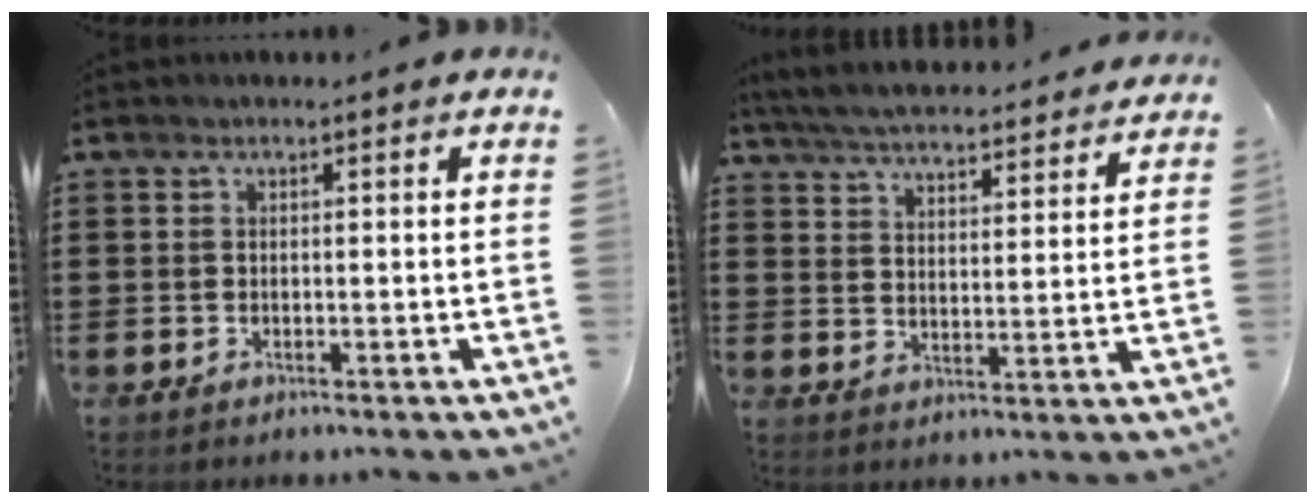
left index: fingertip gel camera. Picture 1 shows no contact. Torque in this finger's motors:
{"motor_torque": [1.33, -0.80, 0.82, 0.09]}